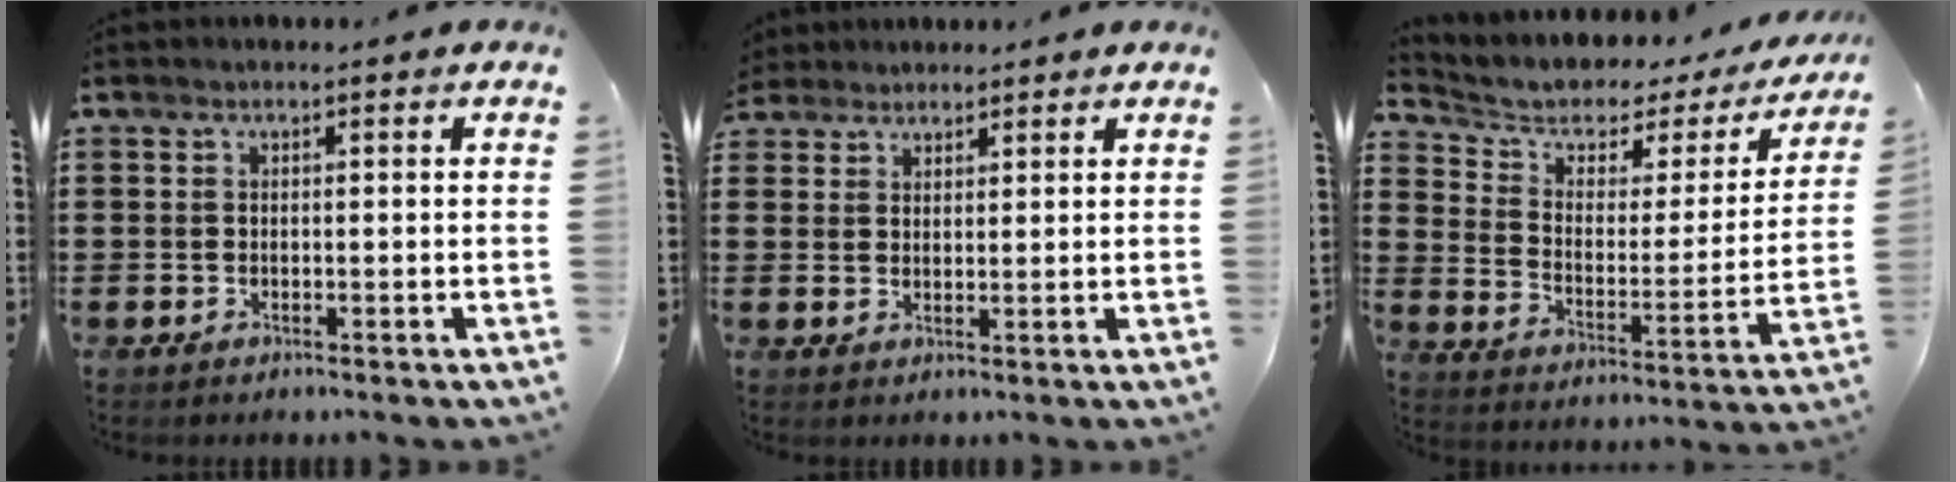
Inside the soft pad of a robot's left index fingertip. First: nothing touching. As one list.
[{"total": 2.6, "force": [2.5, 0.9, 0.0], "torque": [-0.010, 0.003, 0.048]}, {"total": 3.9, "force": [2.6, 2.4, 1.7], "torque": [-0.055, -0.021, 0.037]}]